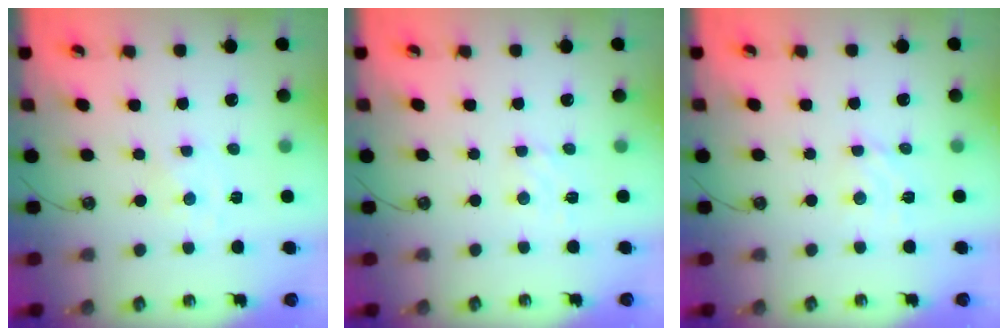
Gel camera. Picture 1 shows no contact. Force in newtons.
{"total": 4.1, "press": 4.1, "slide": 0.4}
{"total": 3.5, "press": 3.5, "slide": 0.7}